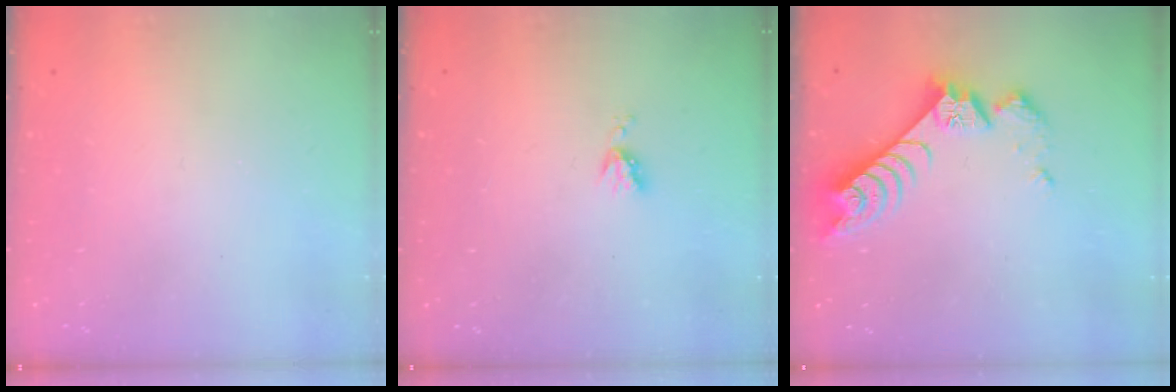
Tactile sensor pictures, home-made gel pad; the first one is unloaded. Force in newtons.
{"total": 4.3, "press": 4.3, "slide": 0.5}
{"total": 8.4, "press": 8.4, "slide": 0.3}